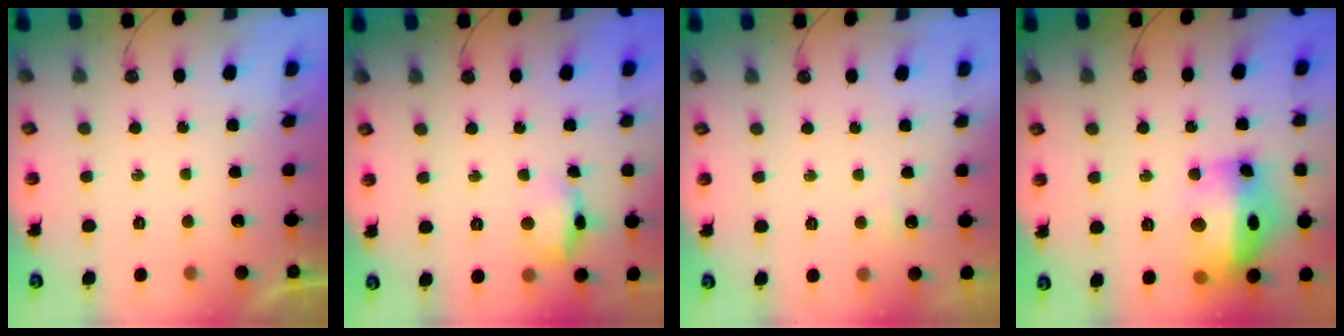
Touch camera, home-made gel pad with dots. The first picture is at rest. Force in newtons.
{"total": 11.1, "press": 11.1, "slide": 0.8}
{"total": 2.7, "press": 2.7, "slide": 0.6}
{"total": 19.9, "press": 19.8, "slide": 1.6}